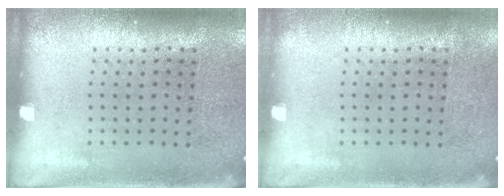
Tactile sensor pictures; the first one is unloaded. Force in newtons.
{"total": 0.0}